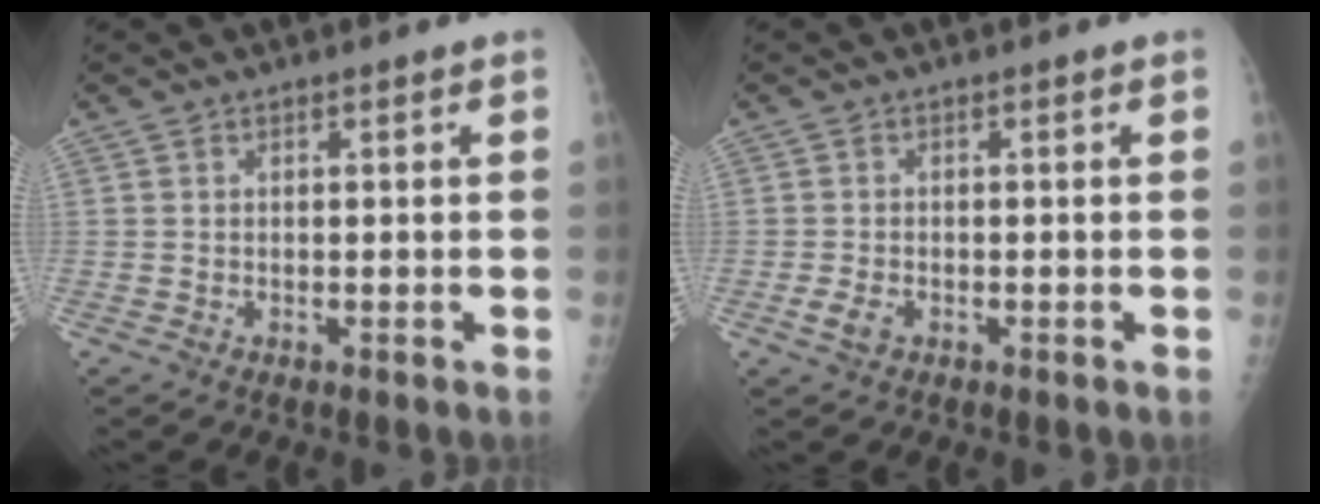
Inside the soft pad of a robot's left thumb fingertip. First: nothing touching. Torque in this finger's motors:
{"motor_torque": [-0.38, 0.23, 0.24, 0.12, 0.04]}